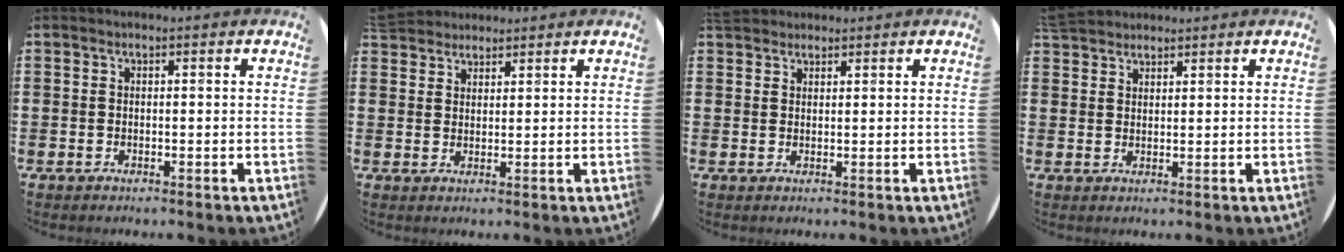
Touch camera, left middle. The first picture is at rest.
{"total": 3.3, "force": [3.1, 1.0, -0.2], "torque": [-0.004, -0.003, 0.061]}
{"total": 2.3, "force": [2.2, 0.9, 0.1], "torque": [-0.005, 0.006, 0.043]}
{"total": 3.4, "force": [3.2, 1.0, 0.4], "torque": [-0.014, -0.002, 0.063]}